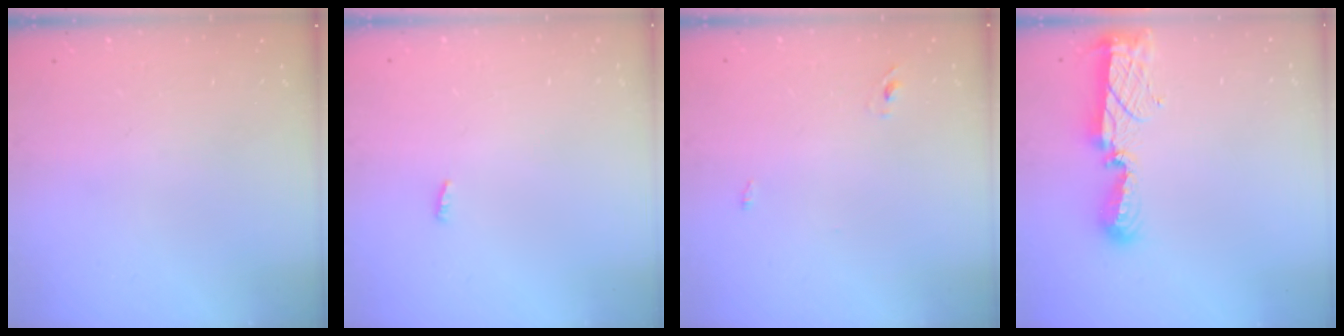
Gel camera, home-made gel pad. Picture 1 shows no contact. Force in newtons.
{"total": 2.3, "press": 2.1, "slide": 0.8}
{"total": 2.4, "press": 2.2, "slide": 1.0}
{"total": 8.4, "press": 8.4, "slide": 0.8}